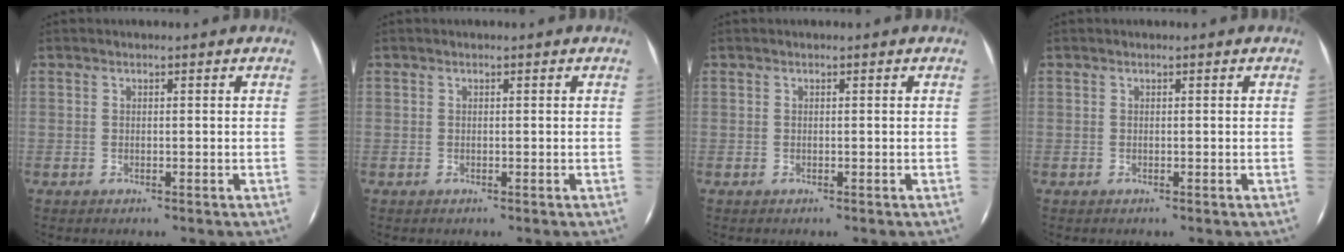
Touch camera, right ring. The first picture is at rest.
{"total": 0.0}
{"total": 0.0}
{"total": 0.0}